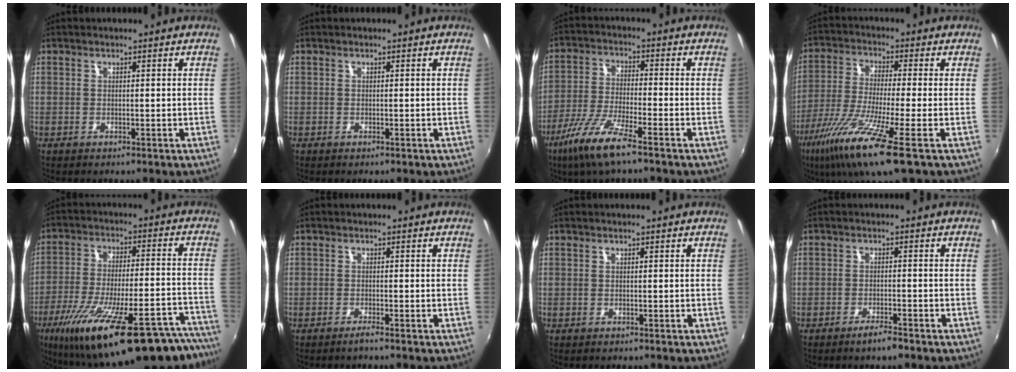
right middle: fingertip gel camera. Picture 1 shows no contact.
{"total": 0.0}
{"total": 10.1, "force": [-6.5, 0.8, 7.7], "torque": [-0.170, -0.016, -0.127]}
{"total": 14.7, "force": [-7.5, 1.0, 12.6], "torque": [-0.268, -0.039, -0.144]}
{"total": 32.7, "force": [-24.7, 8.1, 19.9], "torque": [-0.324, -0.046, -0.346]}
{"total": 1.2, "force": [-0.9, -0.2, 0.7], "torque": [-0.014, -0.004, -0.021]}
{"total": 0.0}
{"total": 3.0, "force": [-2.3, 0.3, 1.8], "torque": [-0.044, -0.001, -0.041]}